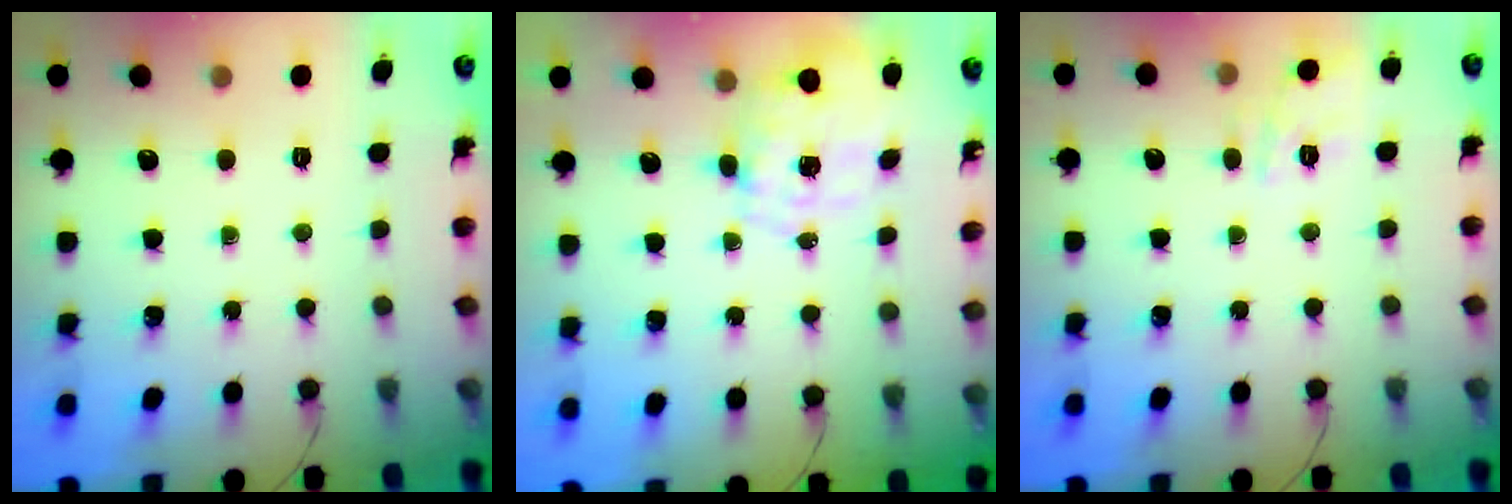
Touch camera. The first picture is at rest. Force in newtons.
{"total": 2.1, "press": 1.8, "slide": 1.0}
{"total": 11.9, "press": 11.9, "slide": 0.9}